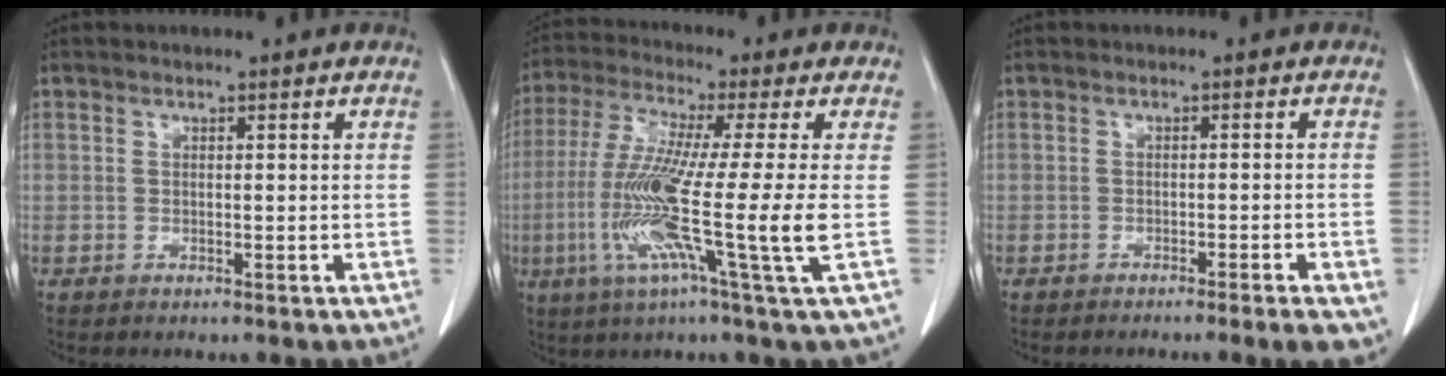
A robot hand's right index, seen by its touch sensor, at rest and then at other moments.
{"total": 14.6, "force": [-2.8, -1.8, 14.2], "torque": [-0.279, -0.031, -0.064]}
{"total": 6.2, "force": [-4.0, 0.6, 4.7], "torque": [-0.041, -0.008, -0.053]}